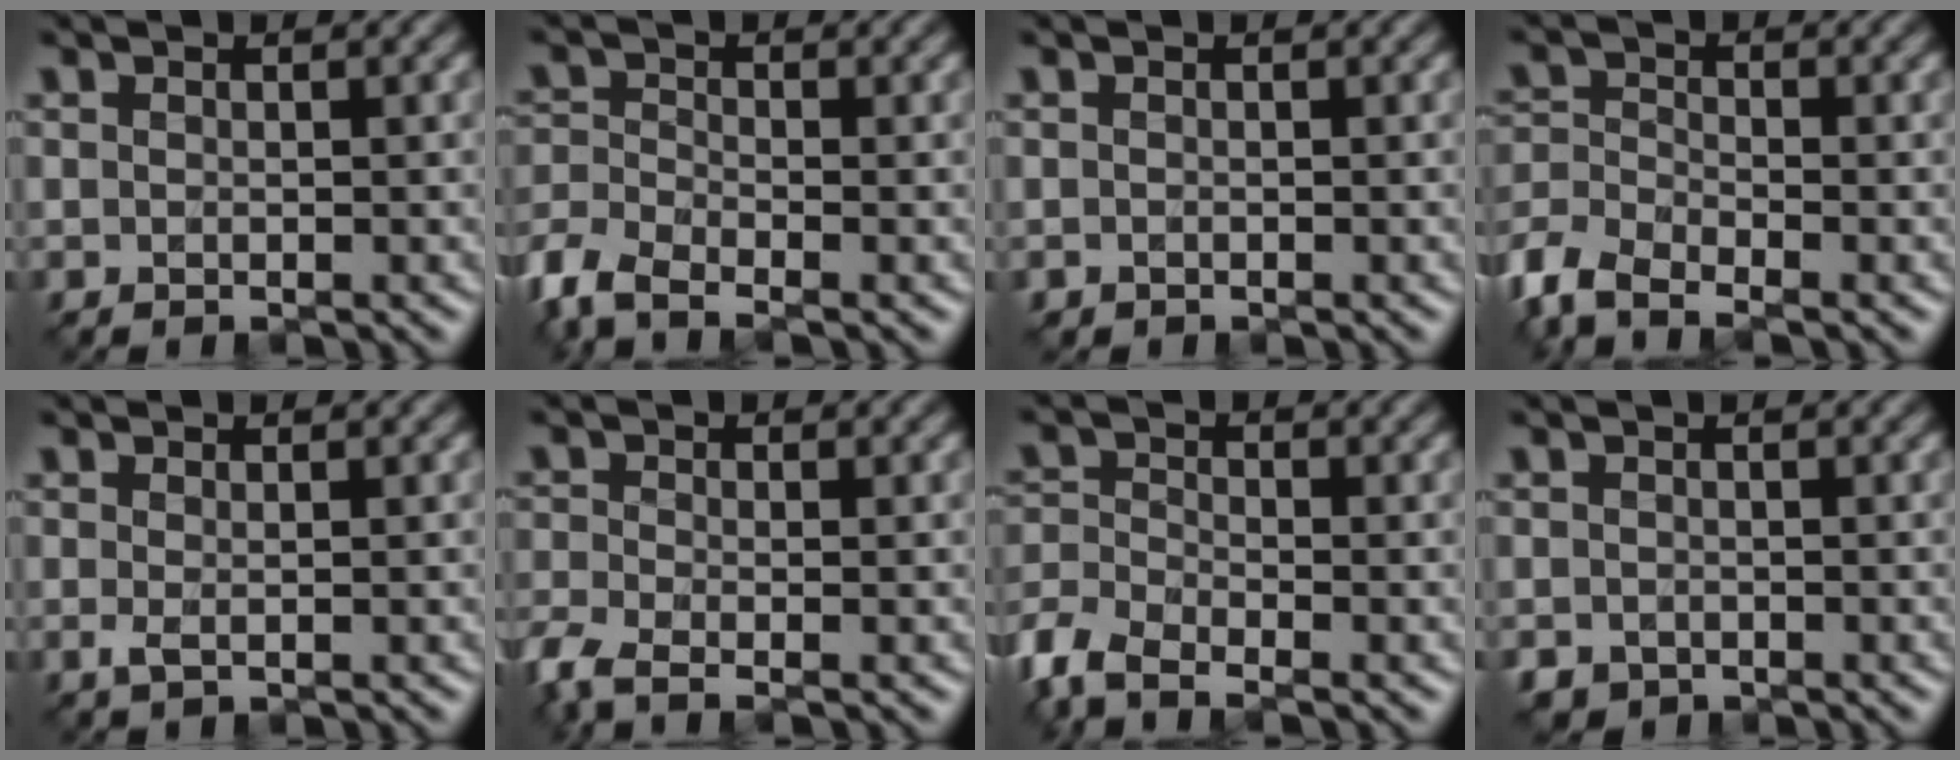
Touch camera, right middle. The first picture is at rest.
{"total": 4.8, "force": [-3.5, 1.8, 2.9], "torque": [-0.065, -0.007, -0.087]}
{"total": 0.0}
{"total": 5.3, "force": [-4.0, 2.0, 2.9], "torque": [-0.062, -0.004, -0.094]}
{"total": 1.0, "force": [-0.1, 0.3, 1.0], "torque": [-0.022, -0.003, -0.002]}
{"total": 3.8, "force": [-2.5, 1.3, 2.5], "torque": [-0.063, -0.013, -0.067]}
{"total": 5.3, "force": [-3.8, 2.1, 3.0], "torque": [-0.067, -0.005, -0.090]}
{"total": 1.2, "force": [-0.8, 0.9, 0.2], "torque": [-0.001, -0.008, -0.018]}